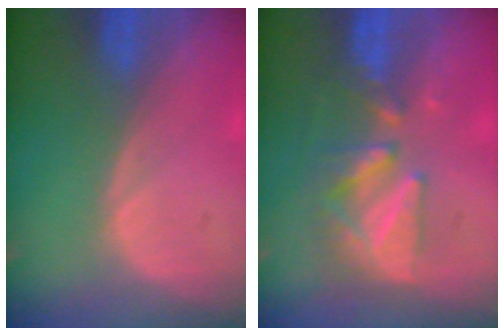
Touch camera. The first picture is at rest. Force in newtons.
{"total": 8.6, "press": 7.7, "slide": 4.0}